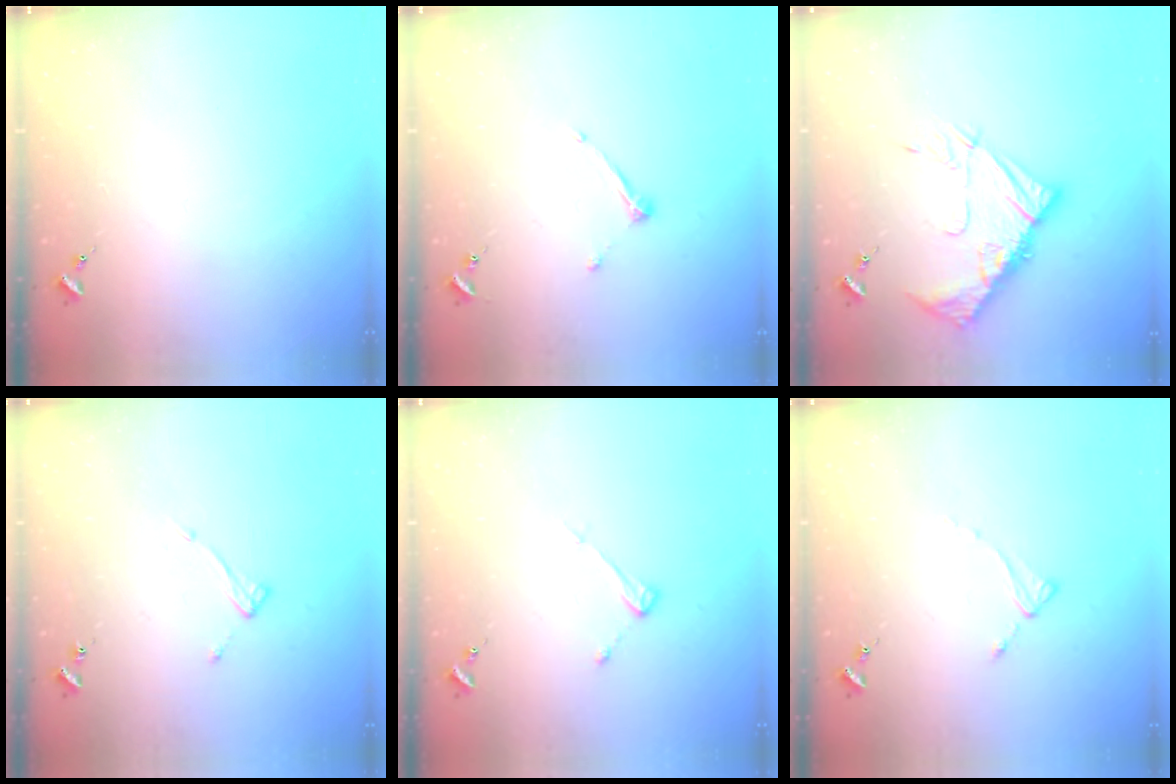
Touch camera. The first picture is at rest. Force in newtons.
{"total": 5.9, "press": 5.9, "slide": 0.6}
{"total": 13.4, "press": 13.4, "slide": 1.0}
{"total": 7.5, "press": 7.5, "slide": 0.5}
{"total": 4.2, "press": 4.2, "slide": 0.3}
{"total": 2.0, "press": 2.0, "slide": 0.3}